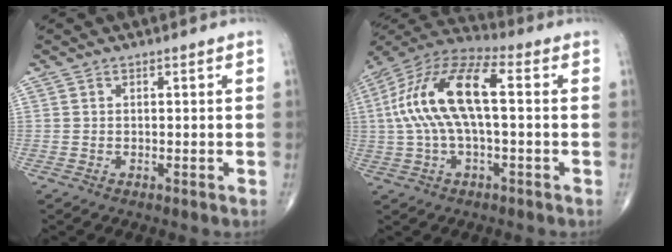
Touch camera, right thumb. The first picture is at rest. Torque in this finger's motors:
{"motor_torque": [-0.03, 0.93, 1.85, -0.15, 0.60]}